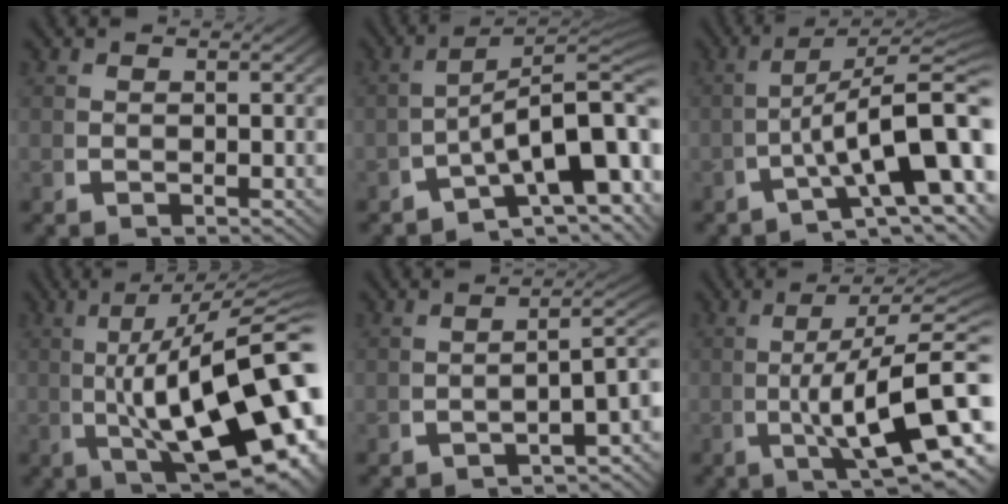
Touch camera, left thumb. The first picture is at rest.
{"total": 12.4, "force": [-2.1, 6.8, 10.1], "torque": [-0.157, -0.036, -0.022]}
{"total": 12.1, "force": [-2.0, 5.6, 10.6], "torque": [-0.163, -0.036, -0.014]}
{"total": 18.9, "force": [-0.6, 9.6, 16.2], "torque": [-0.257, -0.041, 0.018]}
{"total": 6.4, "force": [-2.9, 2.6, 5.1], "torque": [-0.069, -0.007, -0.035]}
{"total": 12.2, "force": [-1.2, 5.2, 11.0], "torque": [-0.185, -0.030, -0.006]}